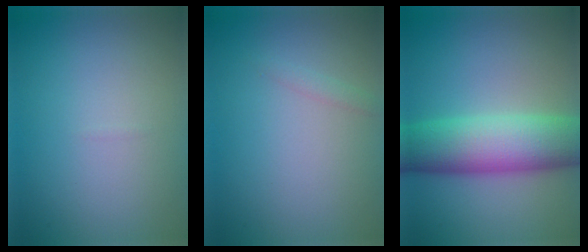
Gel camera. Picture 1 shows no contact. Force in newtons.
{"total": 0.7, "press": 0.7, "slide": 0.1}
{"total": 9.4, "press": 9.4, "slide": 0.3}